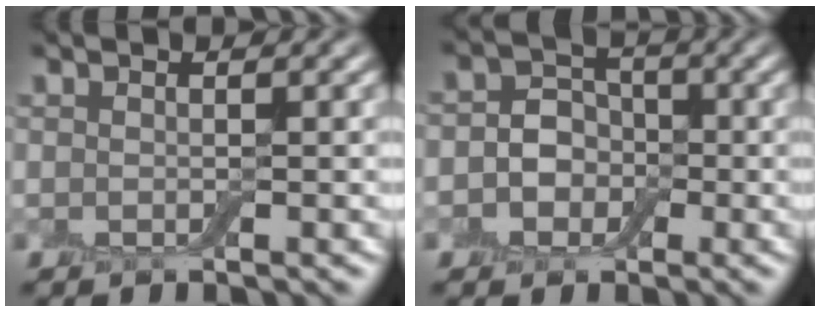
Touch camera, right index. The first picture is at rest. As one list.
[{"total": 3.4, "force": [-1.1, 2.9, 1.3], "torque": [0.003, 0.000, -0.036]}]